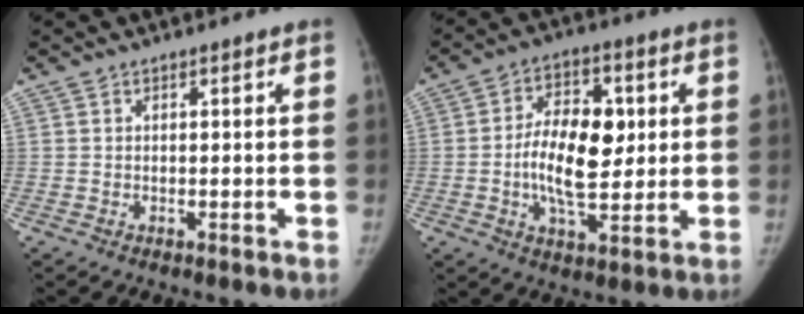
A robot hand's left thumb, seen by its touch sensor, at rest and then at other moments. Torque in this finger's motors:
{"motor_torque": [0.96, 0.96, 0.68, 0.66, 0.23]}